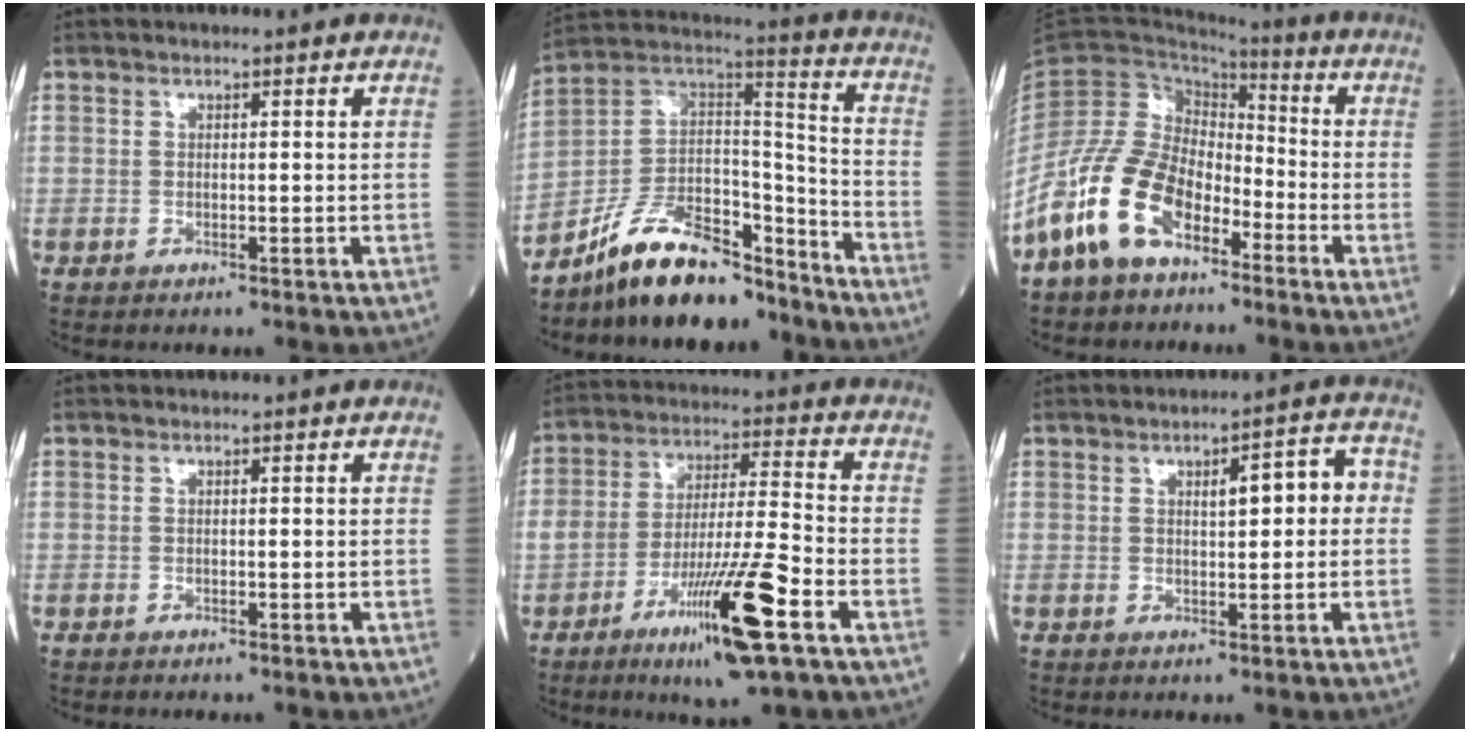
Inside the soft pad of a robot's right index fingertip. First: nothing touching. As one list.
[{"total": 15.8, "force": [-13.1, 5.3, 7.0], "torque": [-0.119, 0.045, -0.234]}, {"total": 13.1, "force": [-8.0, 6.8, 7.9], "torque": [-0.183, 0.009, -0.163]}, {"total": 0.0}, {"total": 14.0, "force": [-6.7, 0.8, 12.3], "torque": [-0.219, -0.015, -0.113]}, {"total": 5.8, "force": [0.8, 1.7, 5.5], "torque": [-0.076, 0.025, 0.012]}]